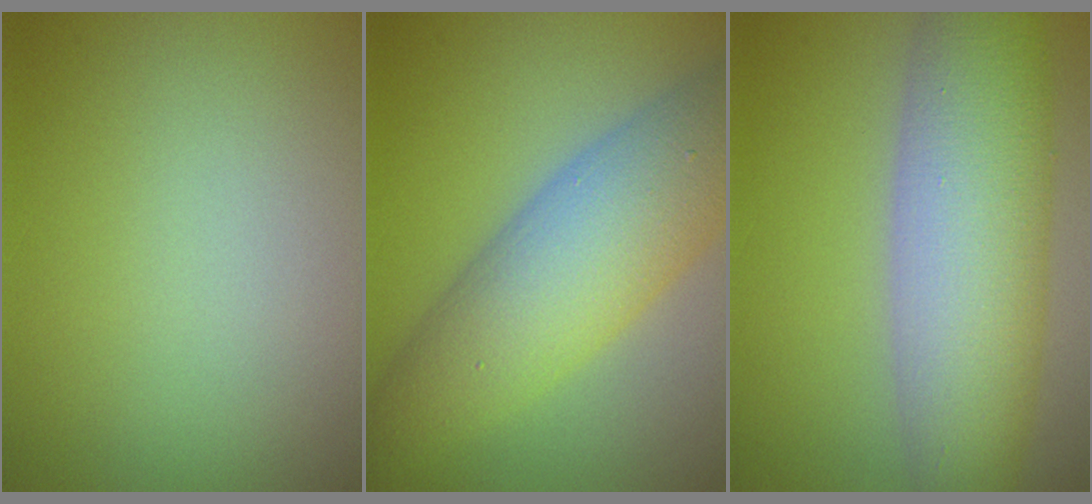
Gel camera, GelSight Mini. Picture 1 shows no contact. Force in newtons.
{"total": 8.5, "press": 8.5, "slide": 0.1}
{"total": 8.6, "press": 8.6, "slide": 0.2}